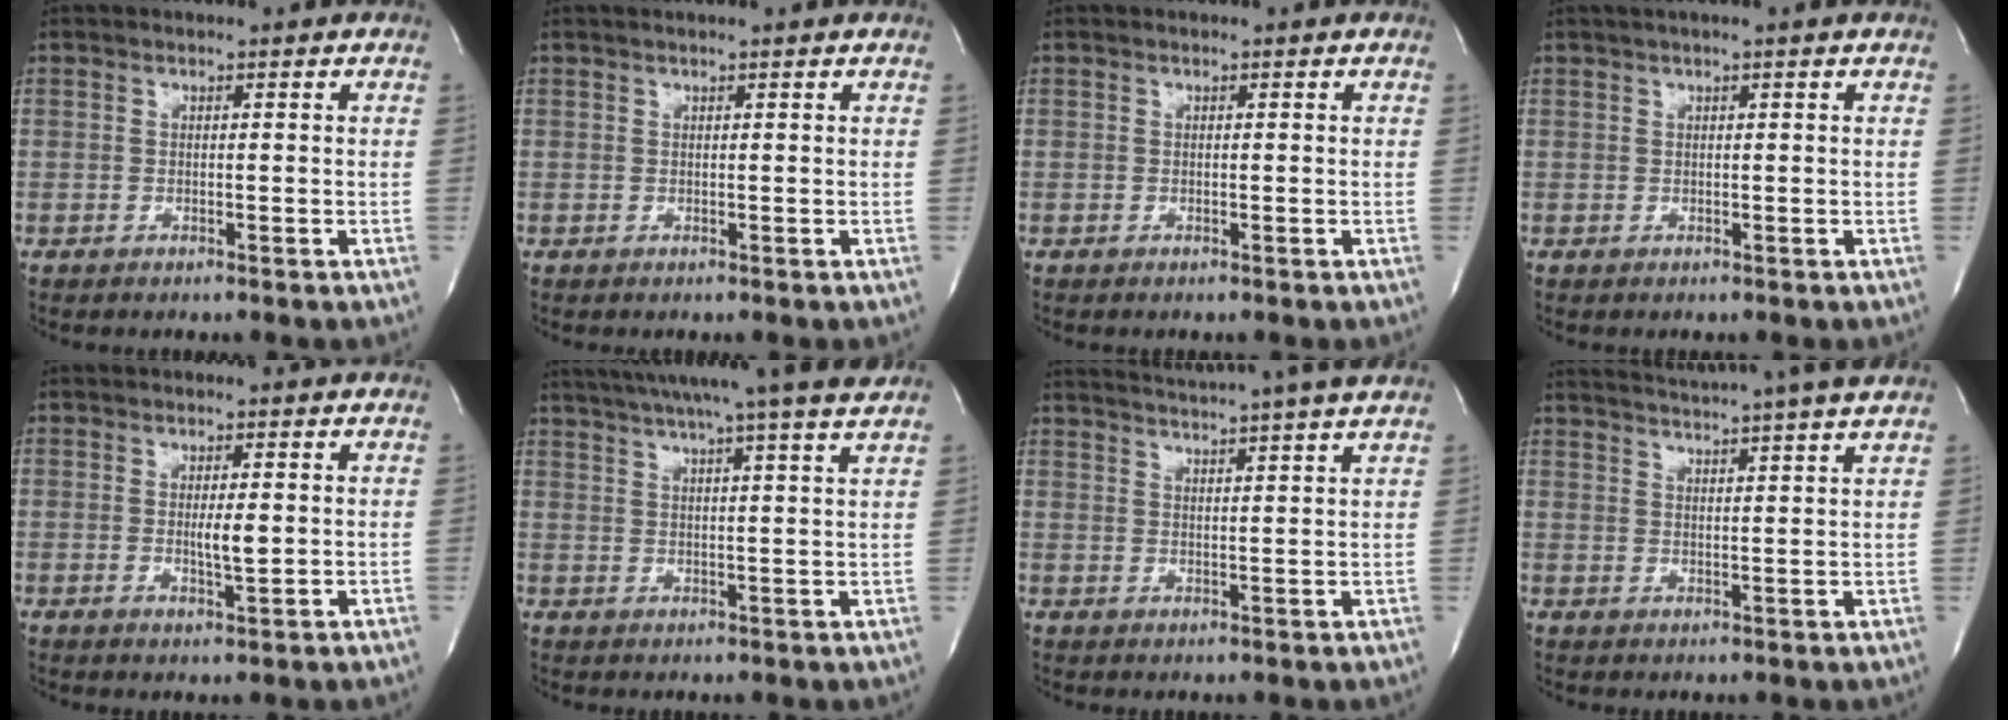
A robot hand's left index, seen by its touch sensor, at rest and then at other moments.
{"total": 1.7, "force": [1.5, -0.3, 0.9], "torque": [-0.014, 0.015, 0.025]}
{"total": 0.0}
{"total": 2.1, "force": [1.5, -0.4, 1.5], "torque": [-0.027, 0.016, 0.027]}
{"total": 3.1, "force": [0.1, 0.5, 3.0], "torque": [-0.055, -0.005, 0.002]}
{"total": 16.7, "force": [14.2, -1.2, 8.8], "torque": [-0.150, 0.004, 0.190]}
{"total": 14.7, "force": [13.2, -1.5, 6.1], "torque": [-0.111, -0.012, 0.175]}
{"total": 15.6, "force": [14.0, -1.2, 6.6], "torque": [-0.118, -0.011, 0.186]}